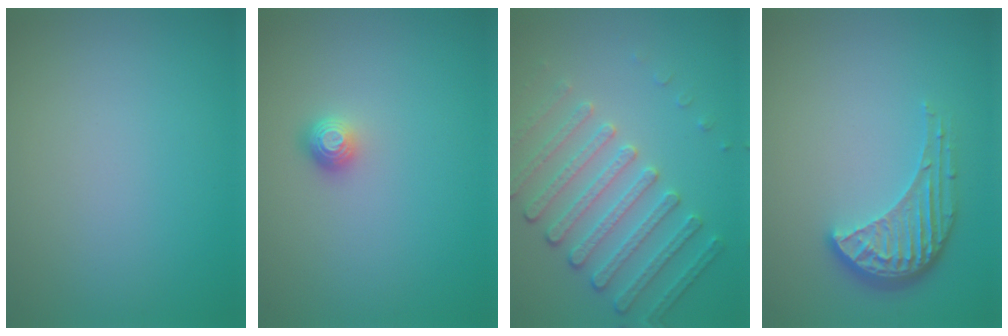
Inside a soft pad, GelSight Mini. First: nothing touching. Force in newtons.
{"total": 1.2, "press": 1.0, "slide": 0.7}
{"total": 4.2, "press": 3.8, "slide": 1.8}
{"total": 4.1, "press": 3.1, "slide": 2.7}